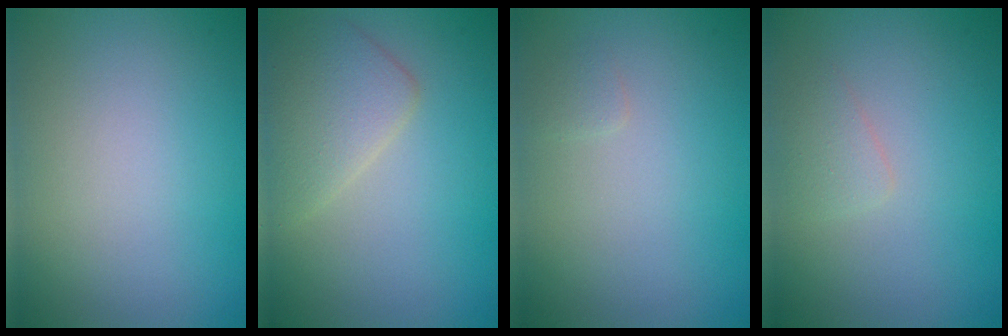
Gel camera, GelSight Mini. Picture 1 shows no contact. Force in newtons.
{"total": 3.8, "press": 3.7, "slide": 0.3}
{"total": 0.6, "press": 0.6, "slide": 0.0}
{"total": 1.2, "press": 1.2, "slide": 0.0}